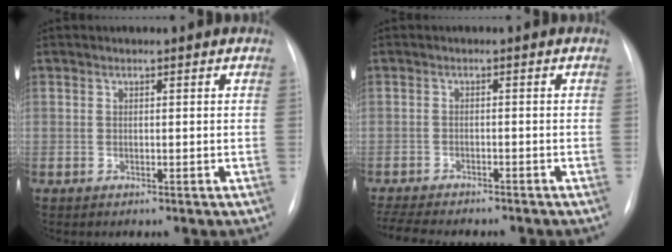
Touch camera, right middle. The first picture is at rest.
{"total": 10.8, "force": [-9.3, 2.6, 4.8], "torque": [-0.082, -0.005, -0.131]}